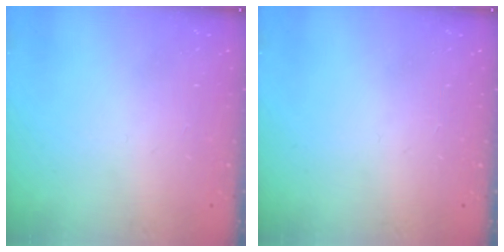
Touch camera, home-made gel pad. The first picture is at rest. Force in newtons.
{"total": 0.0}